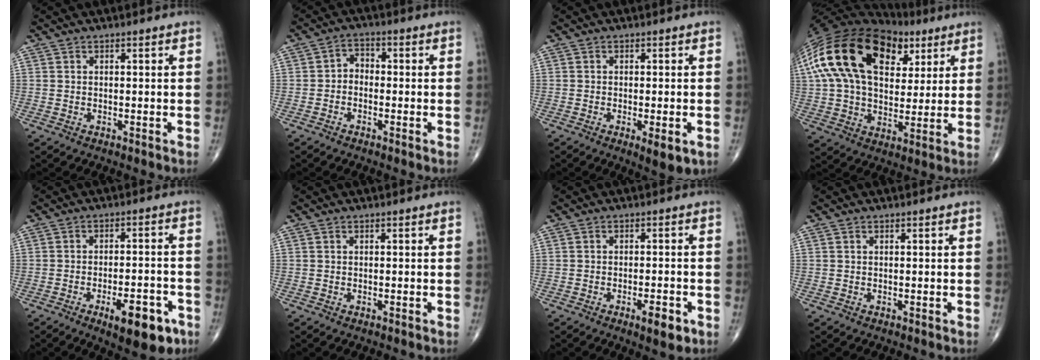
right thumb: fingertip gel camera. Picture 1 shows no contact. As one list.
[{"total": 3.1, "force": [-0.8, 2.4, 1.8], "torque": [-0.011, 0.018, -0.027]}, {"total": 4.6, "force": [-1.7, 1.3, 4.1], "torque": [-0.052, -0.012, -0.021]}, {"total": 26.3, "force": [10.4, 15.2, 18.8], "torque": [-0.355, 0.026, 0.179]}, {"total": 10.9, "force": [-5.6, 4.0, 8.5], "torque": [-0.100, 0.025, -0.073]}, {"total": 0.0}, {"total": 4.6, "force": [-2.3, 1.4, 3.8], "torque": [-0.047, 0.002, -0.031]}, {"total": 0.0}]